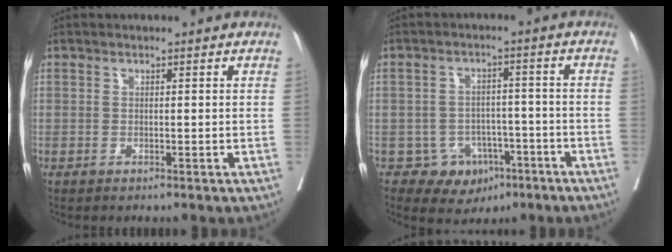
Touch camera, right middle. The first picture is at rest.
{"total": 1.6, "force": [-1.3, 0.7, 0.7], "torque": [-0.011, -0.002, -0.014]}